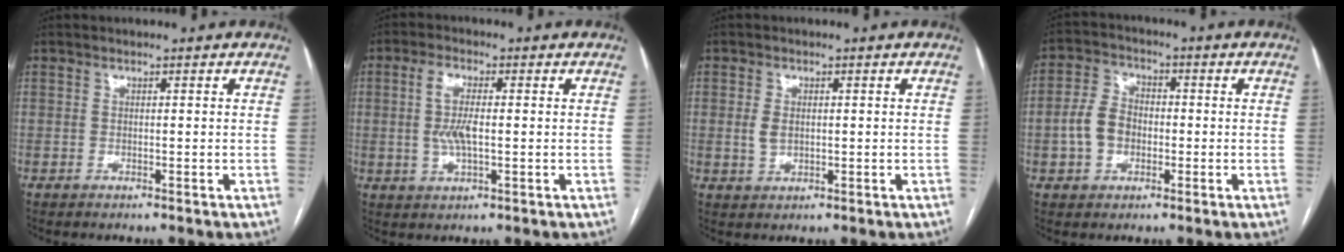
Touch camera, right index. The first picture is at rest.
{"total": 5.2, "force": [0.1, 1.6, 5.0], "torque": [-0.107, 0.002, 0.002]}
{"total": 2.6, "force": [0.1, 1.7, 2.0], "torque": [-0.041, 0.001, 0.007]}
{"total": 6.4, "force": [-1.2, 4.8, 4.1], "torque": [-0.096, 0.022, -0.023]}